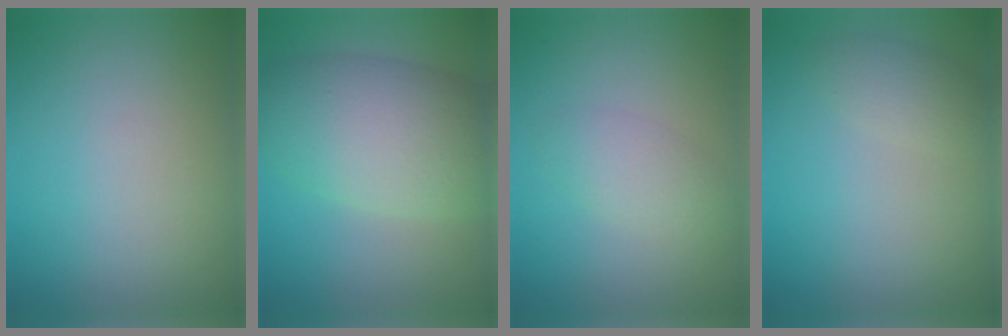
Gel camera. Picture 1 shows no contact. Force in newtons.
{"total": 8.6, "press": 8.6, "slide": 0.6}
{"total": 2.1, "press": 2.1, "slide": 0.1}
{"total": 1.8, "press": 1.8, "slide": 0.1}